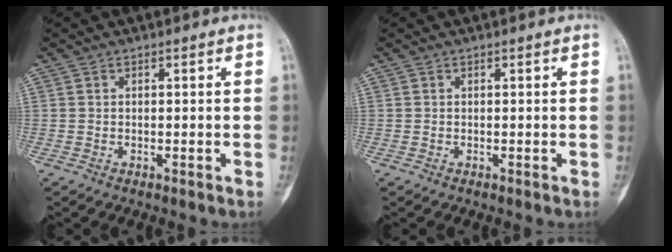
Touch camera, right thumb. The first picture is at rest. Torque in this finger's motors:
{"motor_torque": [0.00, 0.00, 0.02, 0.02, 0.00]}